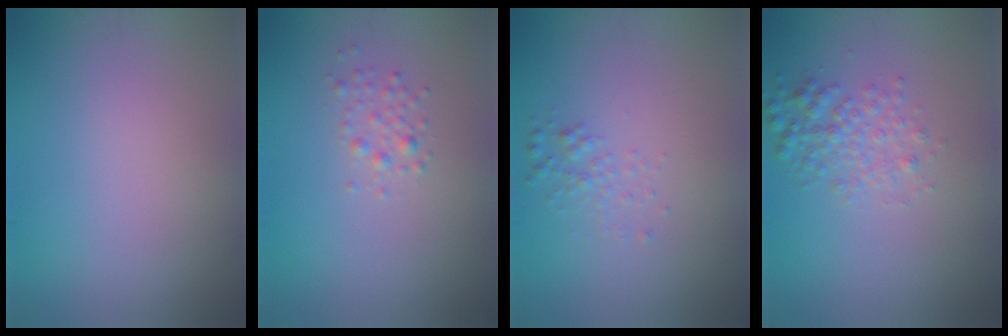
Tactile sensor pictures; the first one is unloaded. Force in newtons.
{"total": 1.2, "press": 1.2, "slide": 0.0}
{"total": 1.2, "press": 1.2, "slide": 0.0}
{"total": 2.5, "press": 2.5, "slide": 0.0}